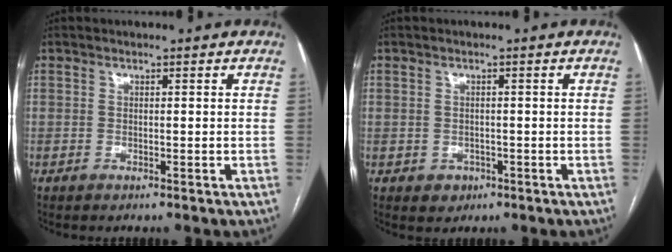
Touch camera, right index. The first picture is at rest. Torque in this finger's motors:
{"motor_torque": [-0.21, 0.15, -0.22, -0.10]}